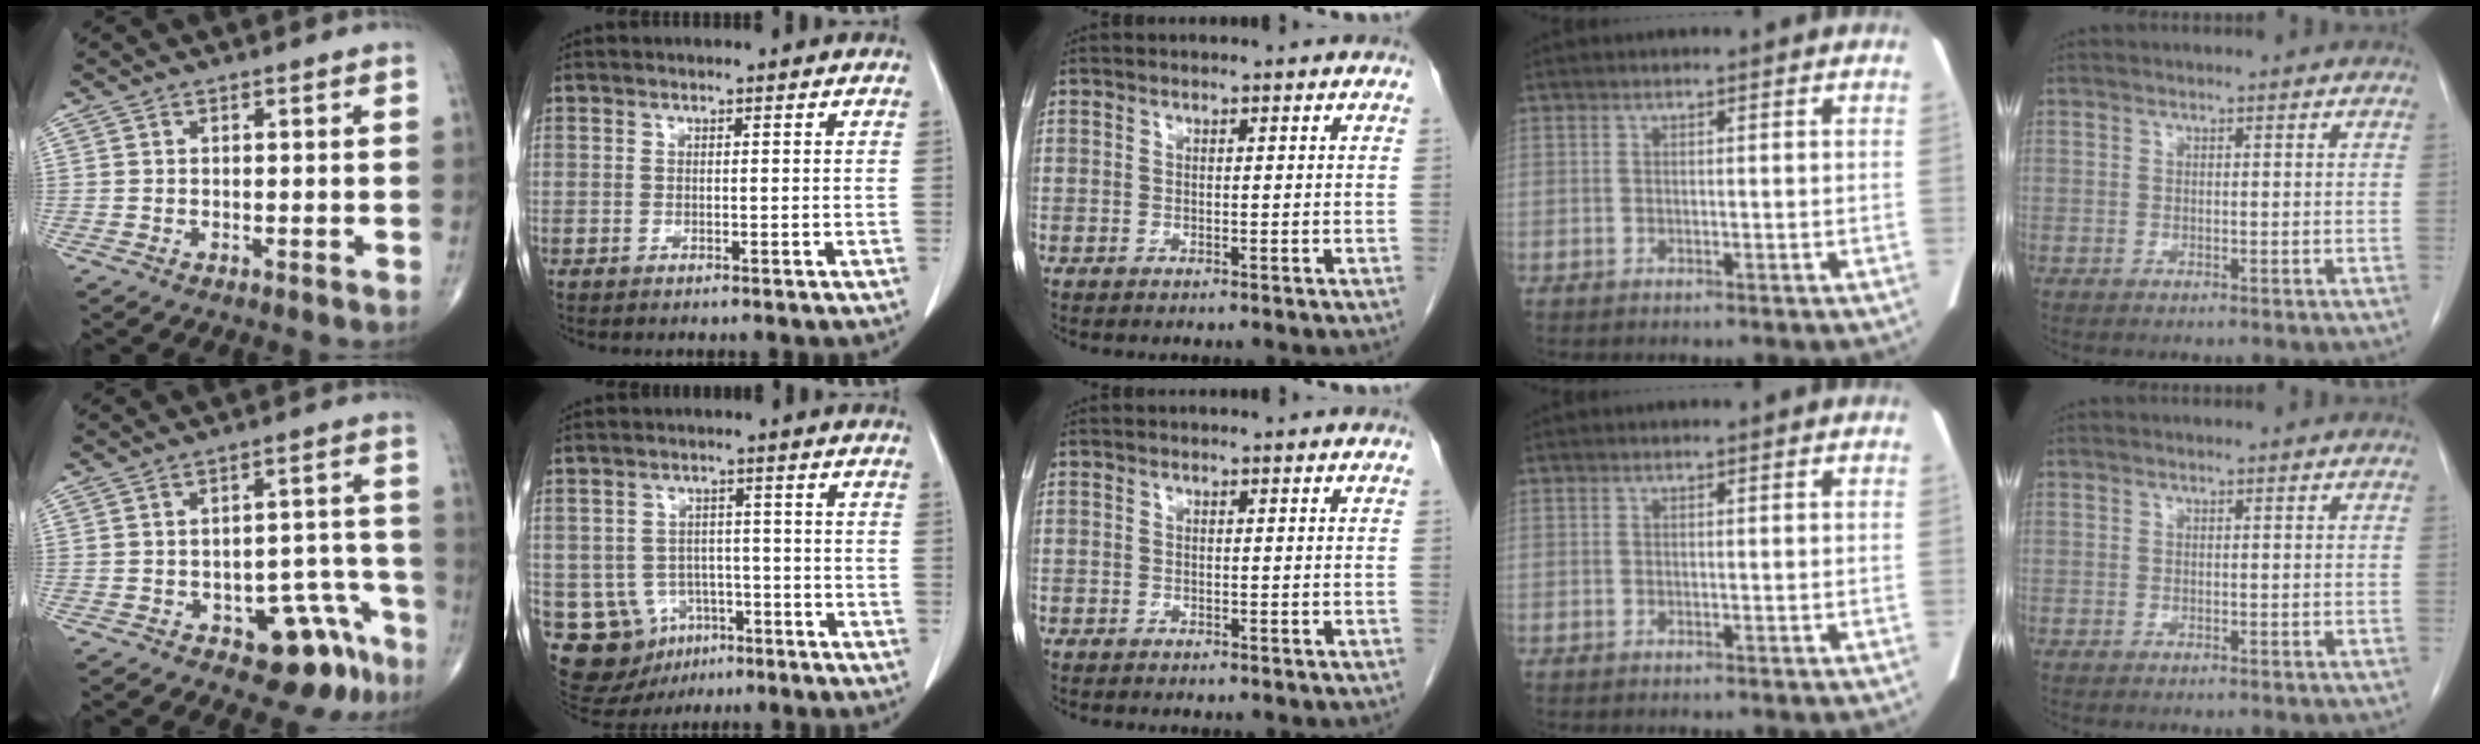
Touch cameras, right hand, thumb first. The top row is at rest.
{"thumb": {"total": 10.7, "force": [-6.4, 5.4, 6.6], "torque": [-0.038, 0.059, -0.078]}, "index": {"total": 10.5, "force": [-4.0, 9.2, 3.2], "torque": [-0.067, 0.020, -0.043]}, "middle": {"total": 0.6, "force": [-0.5, 0.3, 0.2], "torque": [-0.009, 0.001, -0.011]}}